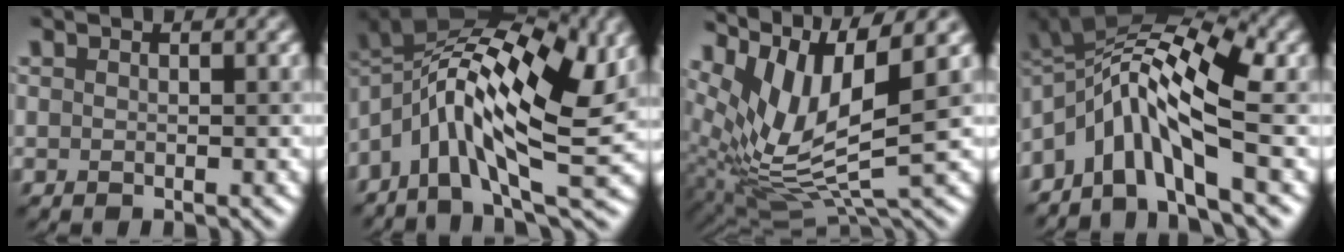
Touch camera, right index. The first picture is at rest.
{"total": 13.8, "force": [1.3, 5.8, 12.4], "torque": [-0.224, 0.019, 0.024]}
{"total": 9.8, "force": [4.1, 2.9, 8.4], "torque": [-0.181, 0.004, 0.085]}
{"total": 10.1, "force": [-1.5, 3.9, 9.1], "torque": [-0.153, 0.027, -0.039]}